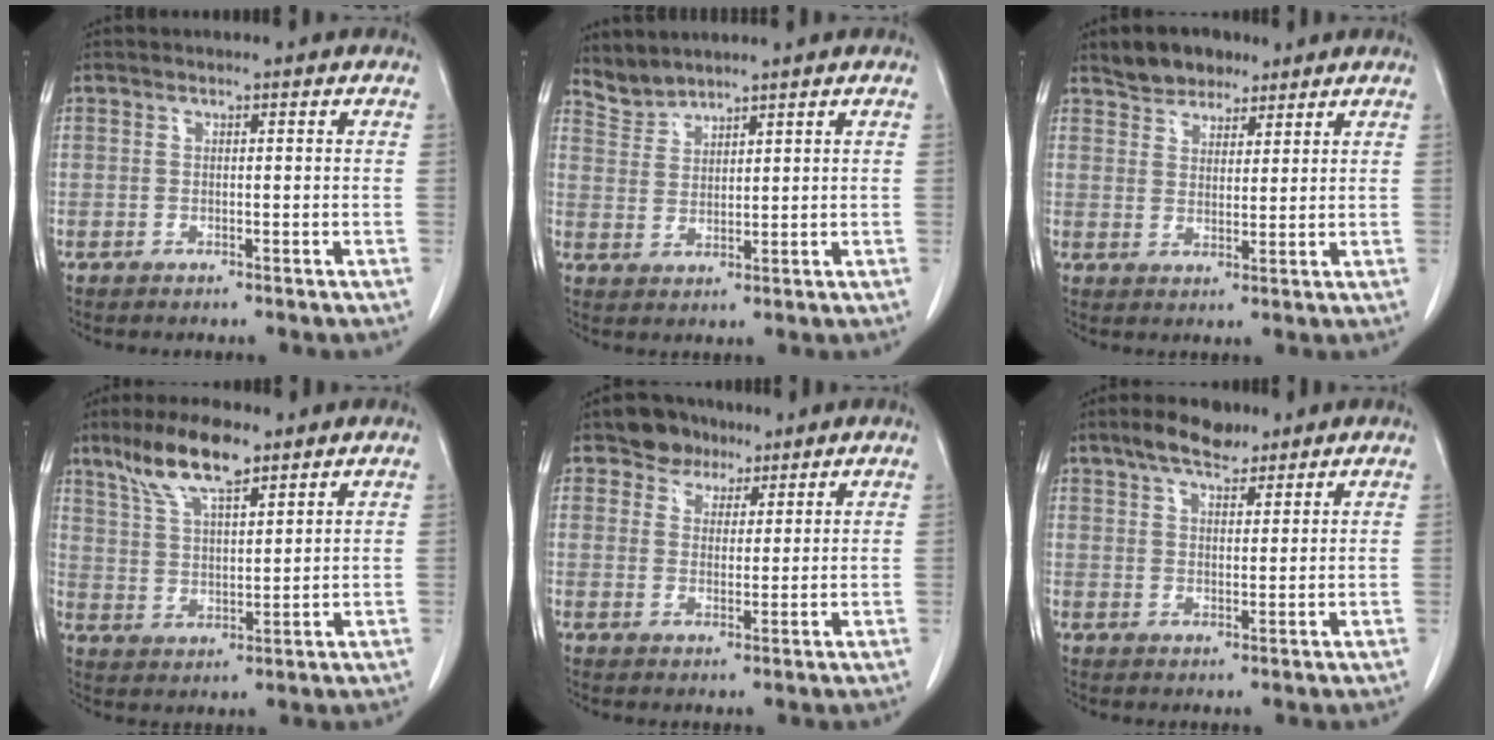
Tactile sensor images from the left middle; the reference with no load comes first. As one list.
[{"total": 3.3, "force": [3.3, 0.1, -0.5], "torque": [0.005, 0.004, 0.074]}, {"total": 5.6, "force": [4.5, 2.9, 1.7], "torque": [-0.031, 0.010, 0.084]}, {"total": 9.9, "force": [7.0, 2.3, 6.5], "torque": [-0.131, 0.013, 0.133]}, {"total": 5.0, "force": [3.6, 3.4, 0.8], "torque": [-0.015, 0.011, 0.062]}, {"total": 6.6, "force": [4.9, 2.5, 3.5], "torque": [-0.066, 0.015, 0.087]}]